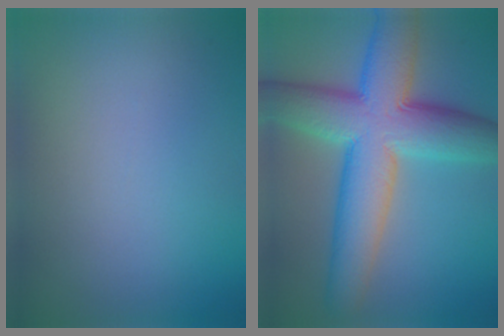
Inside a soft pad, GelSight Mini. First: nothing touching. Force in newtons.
{"total": 11.4, "press": 11.4, "slide": 0.3}